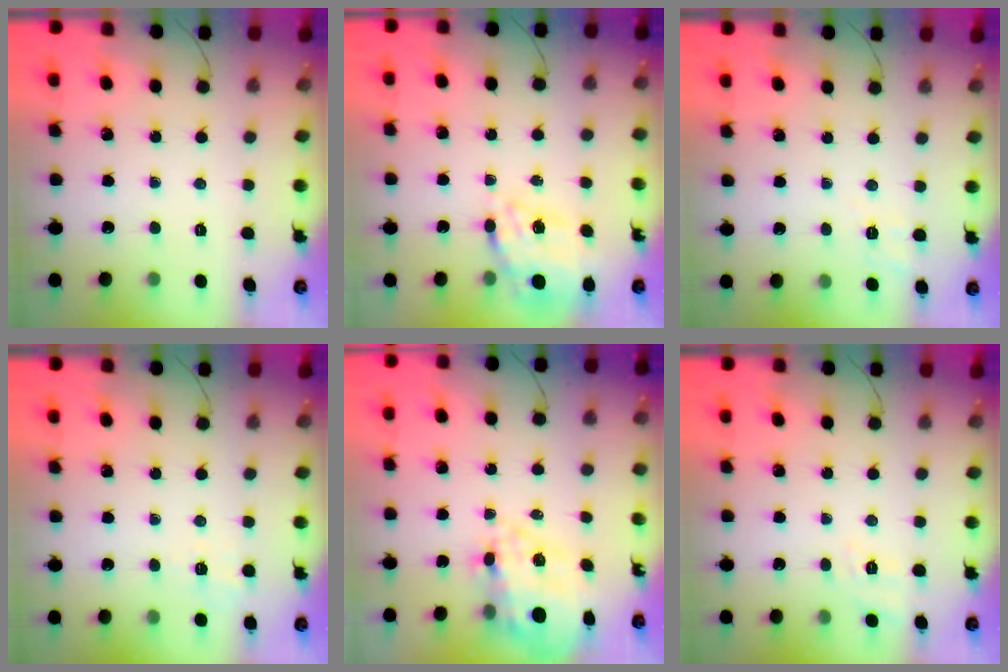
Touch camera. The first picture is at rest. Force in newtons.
{"total": 10.7, "press": 10.0, "slide": 3.7}
{"total": 2.3, "press": 1.4, "slide": 1.9}
{"total": 2.4, "press": 1.8, "slide": 1.6}
{"total": 14.1, "press": 13.7, "slide": 3.4}
{"total": 8.4, "press": 8.1, "slide": 2.0}